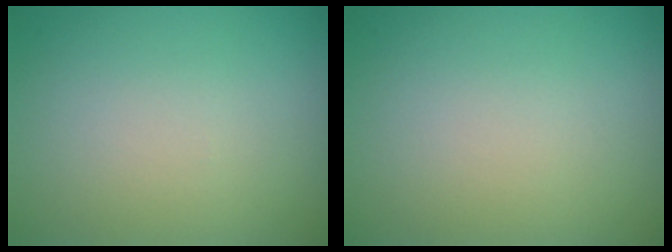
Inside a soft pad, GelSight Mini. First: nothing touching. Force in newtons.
{"total": 0.0}